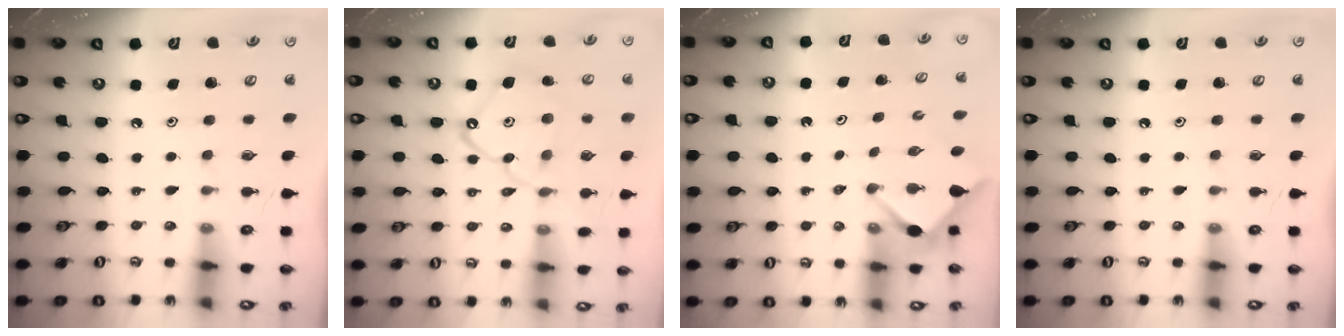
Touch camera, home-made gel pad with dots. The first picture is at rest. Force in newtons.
{"total": 14.4, "press": 14.4, "slide": 1.3}
{"total": 2.9, "press": 2.9, "slide": 0.4}
{"total": 0.0}